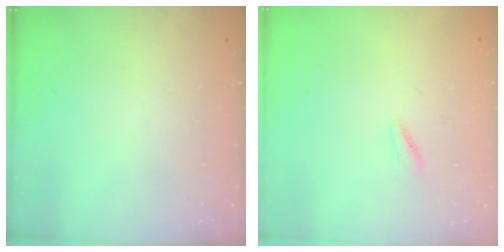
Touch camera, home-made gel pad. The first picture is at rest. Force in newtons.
{"total": 2.3, "press": 2.2, "slide": 0.7}